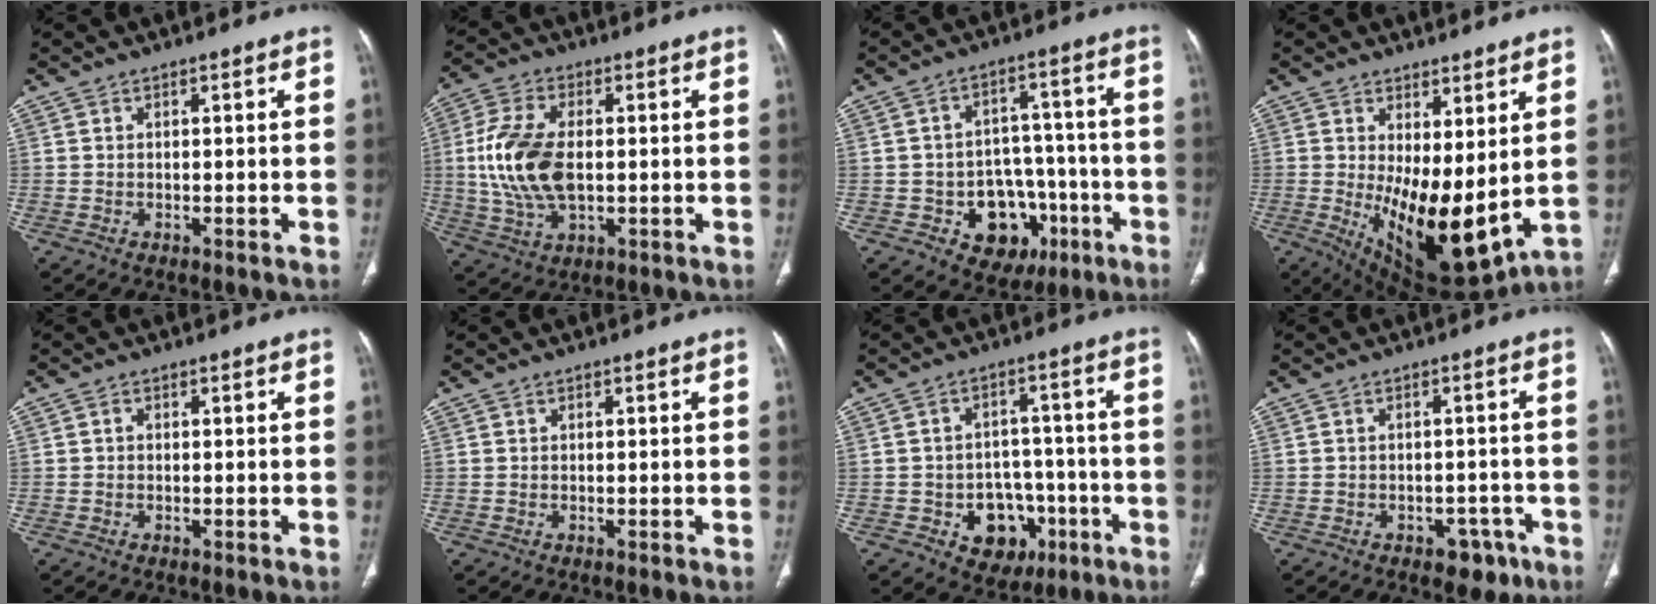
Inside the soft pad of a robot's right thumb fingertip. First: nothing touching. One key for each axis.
{"total": 14.1, "fx": 0.2, "fy": 7.8, "fz": 11.7, "tx": -0.249, "ty": 0.001, "tz": 0.007}
{"total": 13.4, "fx": -5.1, "fy": 10.2, "fz": 6.9, "tx": -0.048, "ty": 0.044, "tz": -0.059}
{"total": 16.5, "fx": 0.5, "fy": 7.3, "fz": 14.8, "tx": -0.227, "ty": -0.043, "tz": 0.036}
{"total": 0.7, "fx": 0.0, "fy": 0.6, "fz": 0.3, "tx": -0.002, "ty": 0.002, "tz": -0.001}
{"total": 0.0}
{"total": 10.7, "fx": -4.1, "fy": 8.3, "fz": 5.4, "tx": -0.034, "ty": 0.035, "tz": -0.046}
{"total": 5.1, "fx": -2.9, "fy": 3.3, "fz": 2.5, "tx": -0.009, "ty": 0.020, "tz": -0.033}